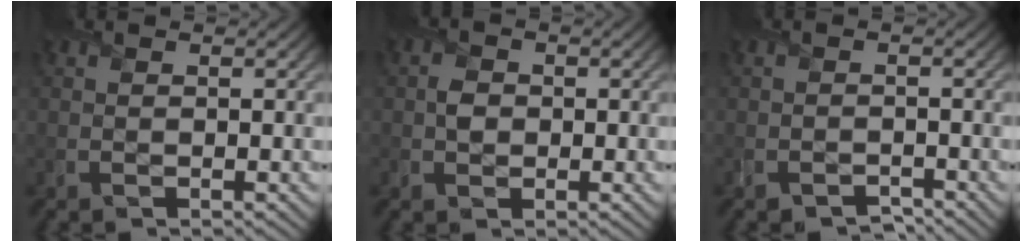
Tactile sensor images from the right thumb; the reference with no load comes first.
{"total": 1.6, "force": [0.1, 1.5, 0.4], "torque": [-0.008, 0.000, -0.006]}
{"total": 1.5, "force": [-1.4, 0.6, -0.1], "torque": [0.008, -0.001, -0.027]}